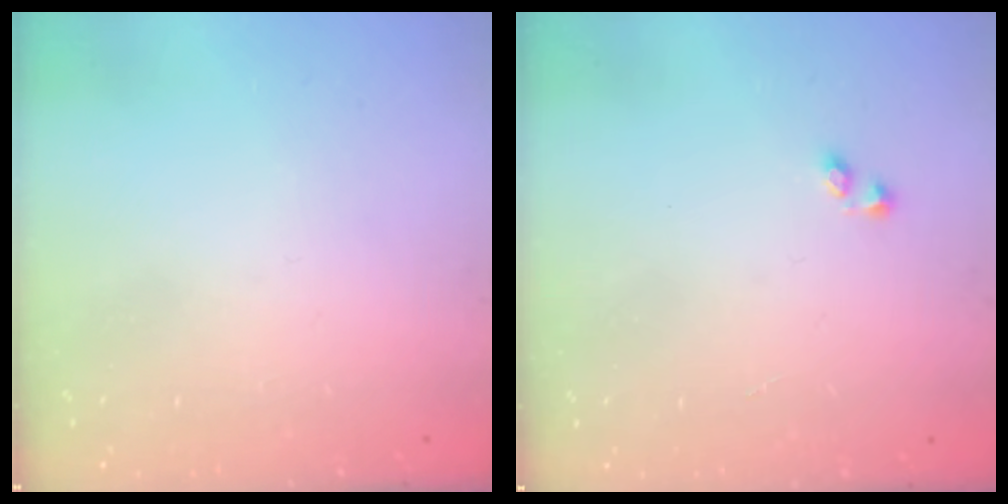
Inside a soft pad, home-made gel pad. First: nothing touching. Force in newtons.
{"total": 1.0, "press": 0.9, "slide": 0.5}